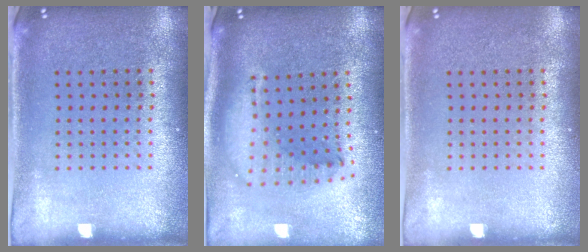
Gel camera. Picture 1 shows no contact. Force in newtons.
{"total": 2.2, "press": 1.7, "slide": 1.4}
{"total": 0.0}